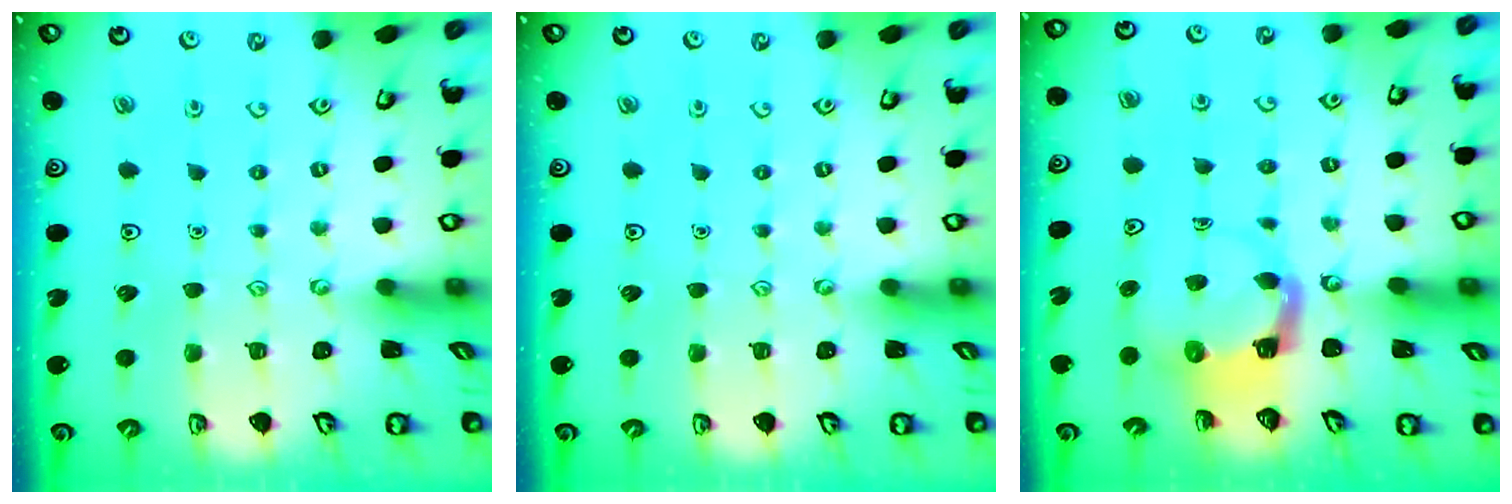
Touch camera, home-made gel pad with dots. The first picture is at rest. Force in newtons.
{"total": 0.0}
{"total": 4.0, "press": 4.0, "slide": 0.2}